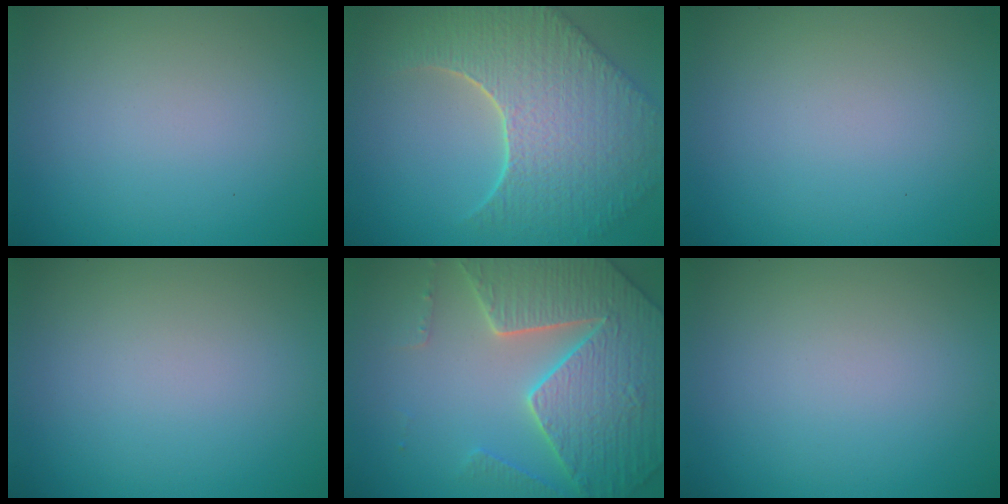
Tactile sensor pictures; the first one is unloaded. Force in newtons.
{"total": 9.4, "press": 6.6, "slide": 6.6}
{"total": 0.0}
{"total": 0.0}
{"total": 7.5, "press": 7.3, "slide": 2.0}
{"total": 0.0}